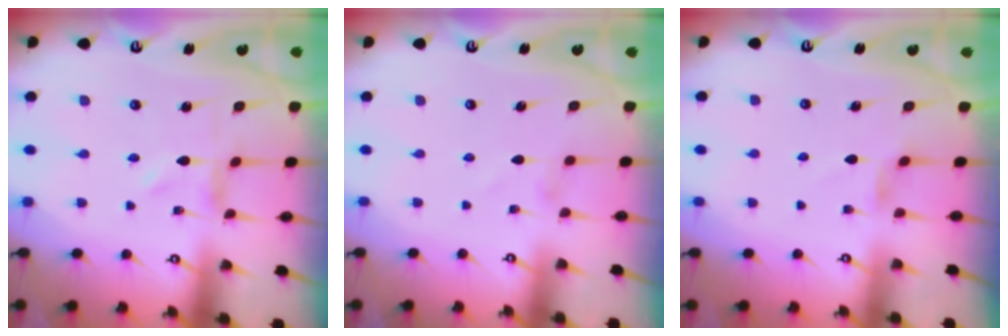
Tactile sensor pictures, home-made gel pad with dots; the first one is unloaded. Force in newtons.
{"total": 0.8, "press": 0.8, "slide": 0.1}
{"total": 2.8, "press": 2.8, "slide": 0.4}